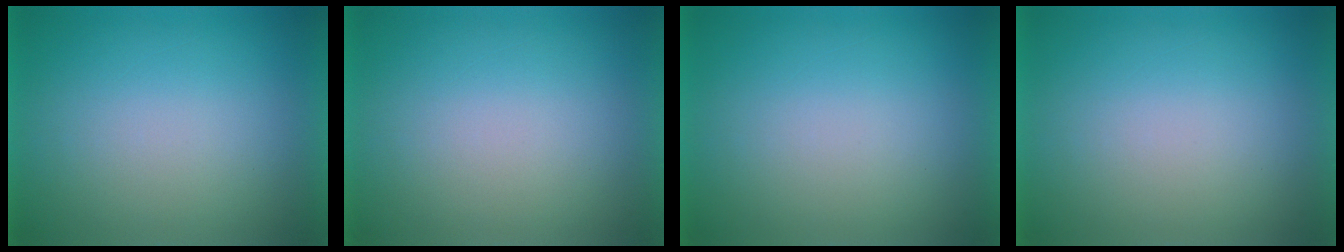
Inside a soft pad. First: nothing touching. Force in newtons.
{"total": 1.3}
{"total": 0.0}
{"total": 0.0}